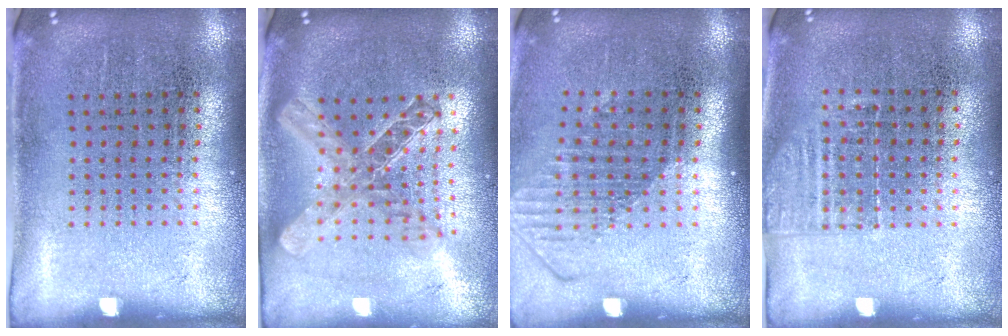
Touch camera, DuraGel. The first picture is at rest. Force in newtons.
{"total": 2.0, "press": 1.7, "slide": 1.1}
{"total": 1.6, "press": 1.2, "slide": 1.0}
{"total": 1.3, "press": 1.1, "slide": 0.6}